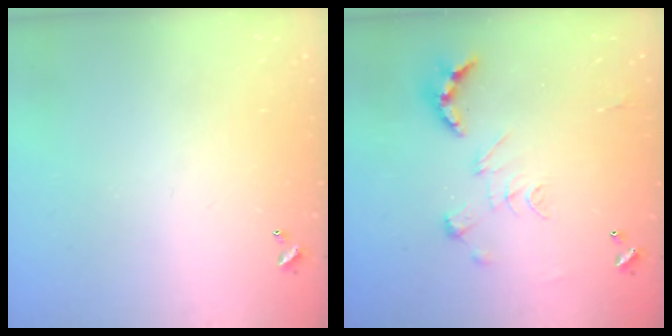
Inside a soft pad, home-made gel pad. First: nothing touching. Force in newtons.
{"total": 2.5, "press": 2.0, "slide": 1.5}